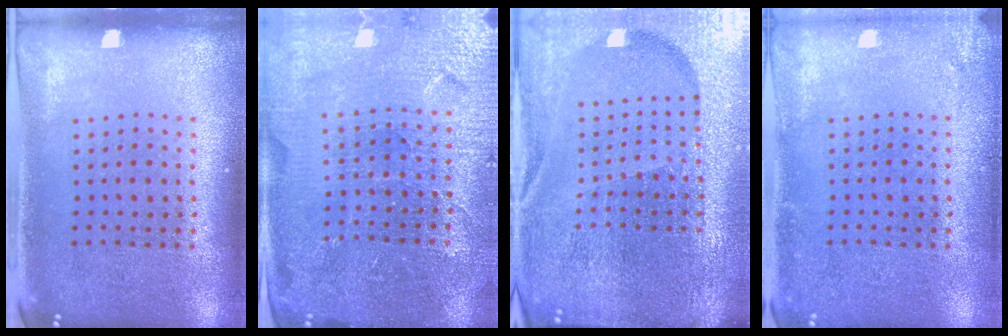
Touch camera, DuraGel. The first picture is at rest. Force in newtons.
{"total": 4.3, "press": 4.2, "slide": 1.2}
{"total": 5.5, "press": 5.0, "slide": 2.3}
{"total": 1.6, "press": 1.6, "slide": 0.2}